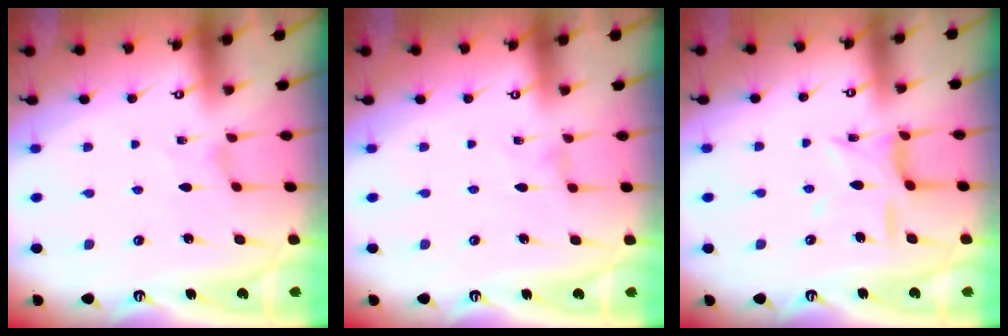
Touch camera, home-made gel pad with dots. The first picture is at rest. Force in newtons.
{"total": 0.8, "press": 0.8, "slide": 0.2}
{"total": 8.9, "press": 8.9, "slide": 0.5}